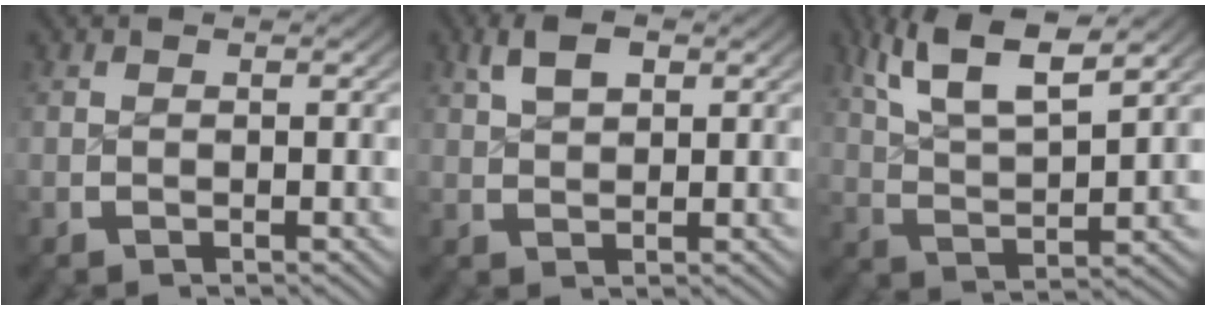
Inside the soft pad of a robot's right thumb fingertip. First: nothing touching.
{"total": 3.1, "force": [1.8, 1.5, 2.0], "torque": [-0.027, 0.005, 0.036]}
{"total": 8.5, "force": [4.3, 4.3, 5.9], "torque": [-0.116, -0.007, 0.076]}